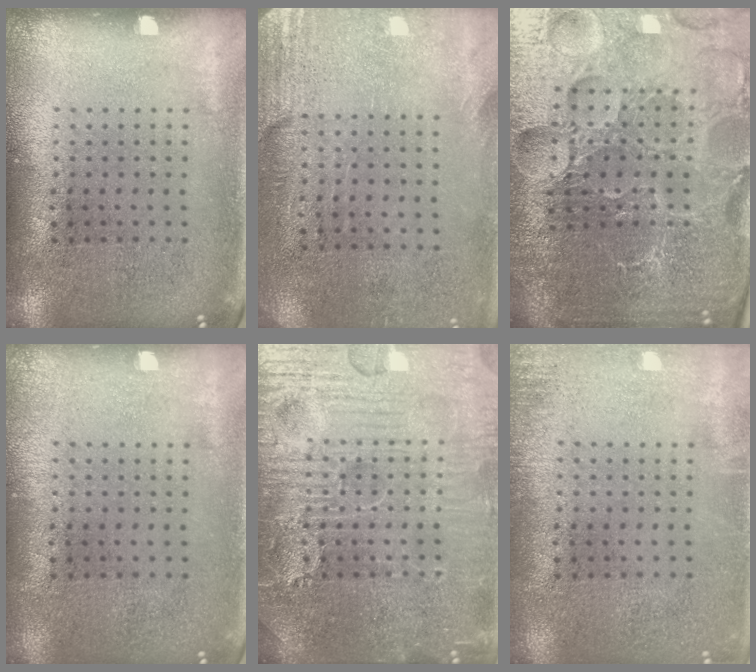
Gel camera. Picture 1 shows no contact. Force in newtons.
{"total": 2.8, "press": 2.4, "slide": 1.5}
{"total": 5.6, "press": 5.2, "slide": 2.1}
{"total": 0.0}
{"total": 7.7, "press": 7.6, "slide": 0.8}
{"total": 1.2, "press": 1.1, "slide": 0.2}